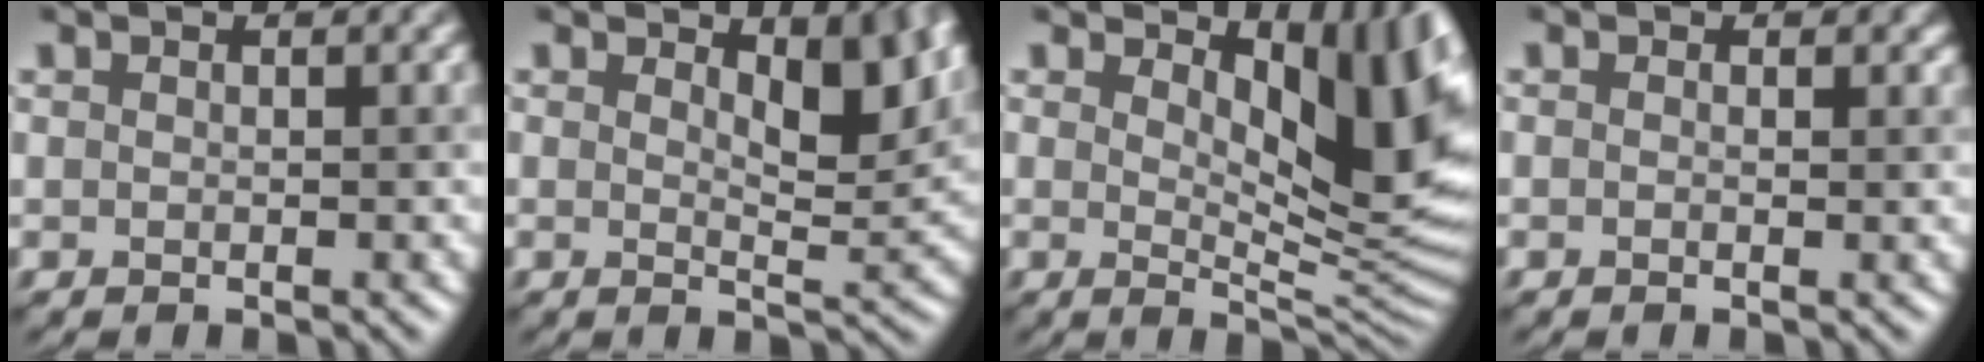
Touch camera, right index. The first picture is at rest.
{"total": 5.0, "force": [2.0, 1.4, 4.4], "torque": [-0.056, -0.005, 0.030]}
{"total": 8.8, "force": [3.1, 2.9, 7.7], "torque": [-0.109, -0.016, 0.054]}
{"total": 1.2, "force": [0.4, 0.6, 0.9], "torque": [-0.009, -0.004, -0.011]}